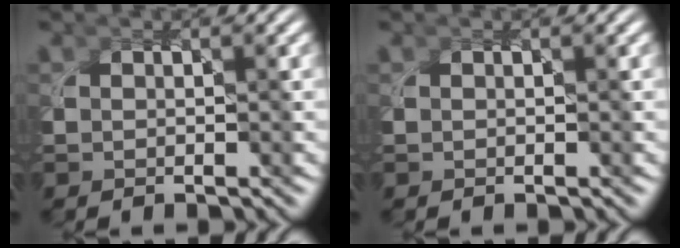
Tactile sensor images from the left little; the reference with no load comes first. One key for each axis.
{"total": 0.0}